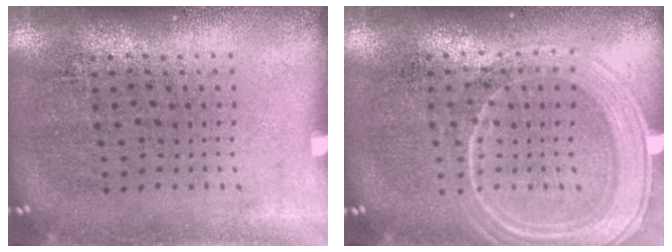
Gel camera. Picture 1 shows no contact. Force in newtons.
{"total": 1.8, "press": 1.8, "slide": 0.4}